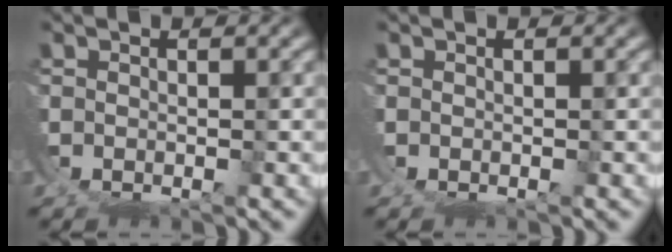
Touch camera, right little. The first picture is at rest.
{"total": 0.0}